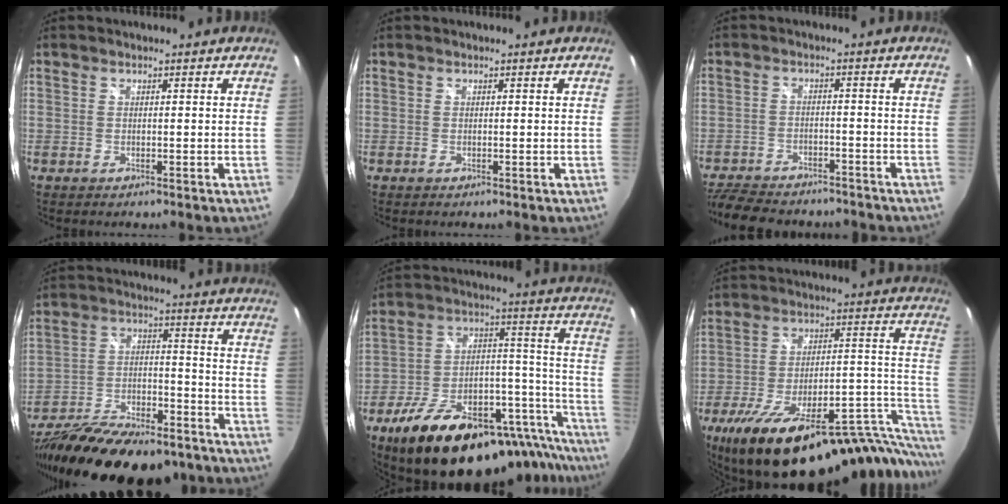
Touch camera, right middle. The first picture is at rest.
{"total": 0.0}
{"total": 15.0, "force": [-12.6, 5.2, 6.1], "torque": [-0.145, -0.012, -0.188]}
{"total": 27.7, "force": [-21.8, 9.0, 14.5], "torque": [-0.268, -0.035, -0.327]}
{"total": 32.4, "force": [-24.5, 12.1, 17.3], "torque": [-0.221, 0.035, -0.338]}
{"total": 36.2, "force": [-26.0, 11.1, 22.5], "torque": [-0.302, -0.014, -0.364]}